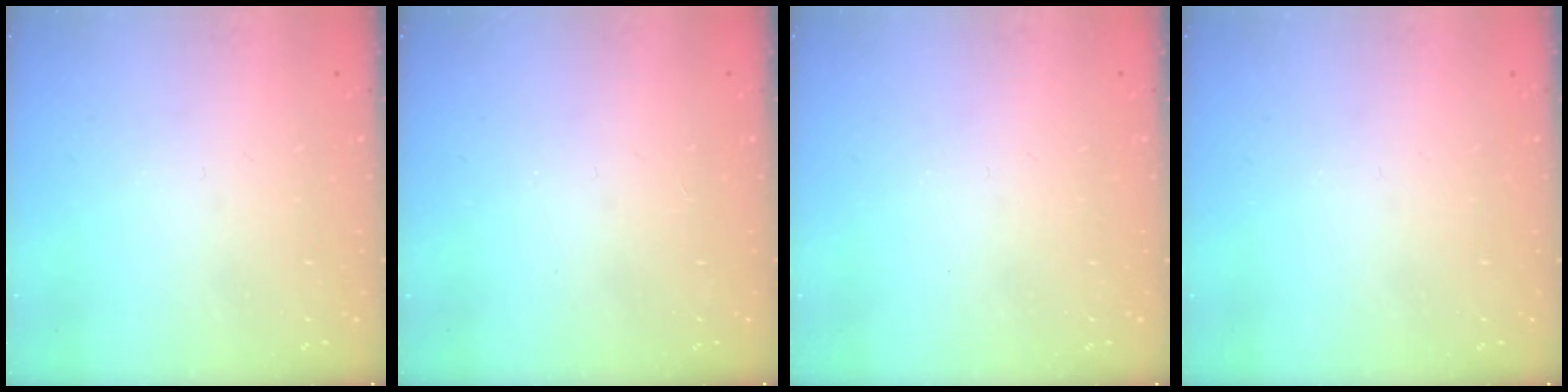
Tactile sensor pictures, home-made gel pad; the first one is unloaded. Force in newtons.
{"total": 2.8, "press": 2.8, "slide": 0.4}
{"total": 1.8, "press": 1.8, "slide": 0.4}
{"total": 0.0}